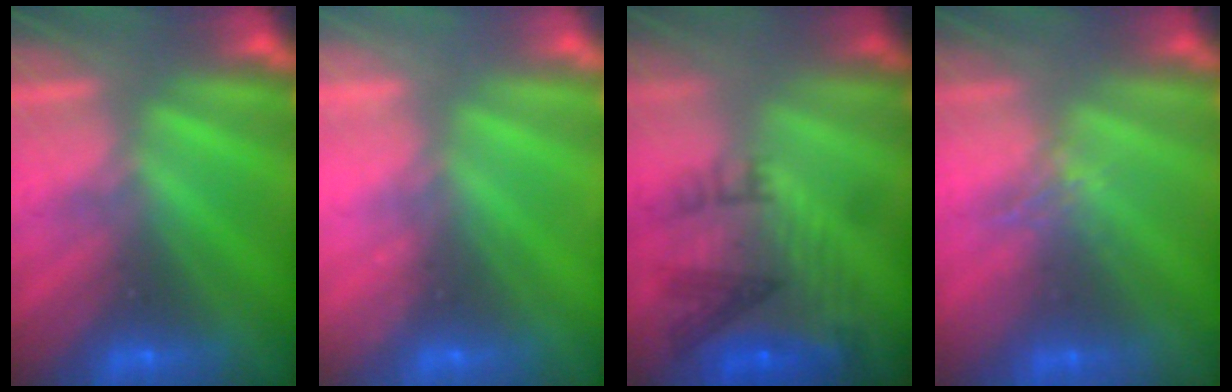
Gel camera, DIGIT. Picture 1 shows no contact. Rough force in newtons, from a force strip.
{"total": 2.2}
{"total": 8.0}
{"total": 1.0}